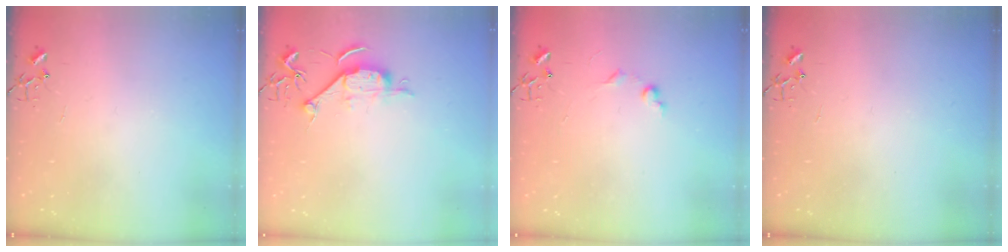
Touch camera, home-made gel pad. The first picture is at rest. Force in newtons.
{"total": 7.1, "press": 7.0, "slide": 0.8}
{"total": 6.2, "press": 6.1, "slide": 0.8}
{"total": 0.0}